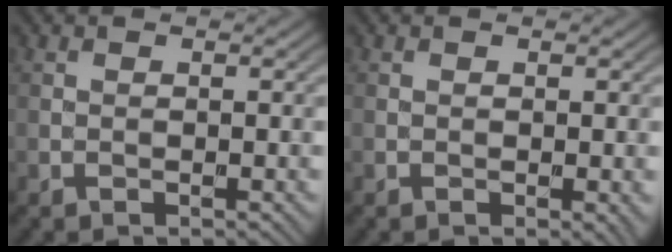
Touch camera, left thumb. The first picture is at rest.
{"total": 0.7, "force": [-0.1, 0.2, 0.7], "torque": [-0.007, -0.004, -0.002]}